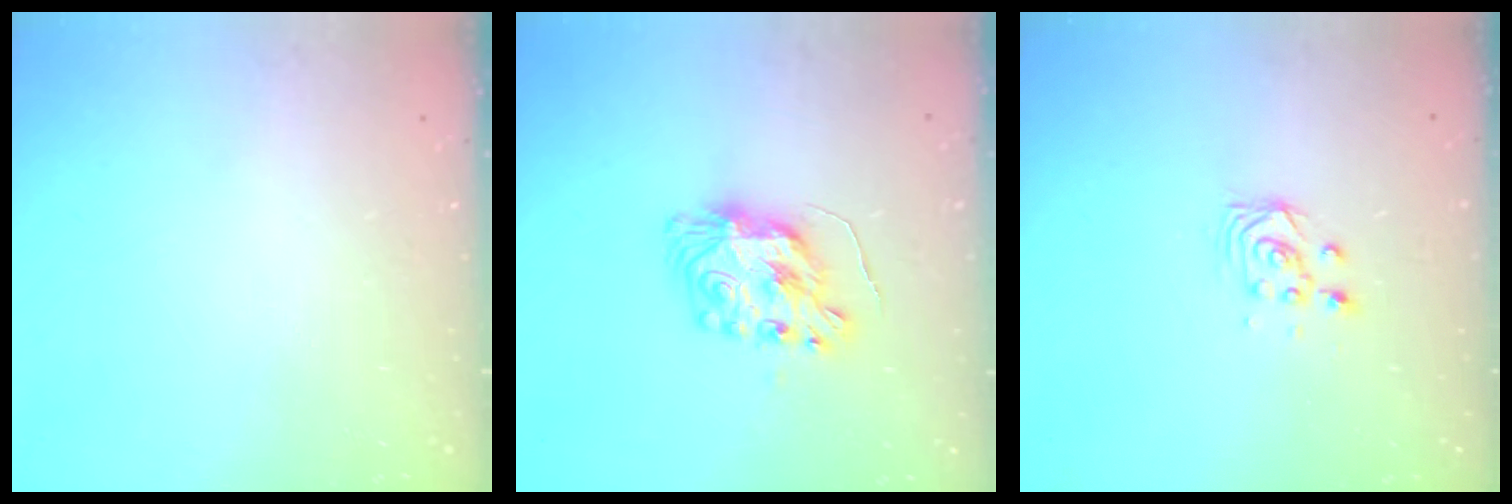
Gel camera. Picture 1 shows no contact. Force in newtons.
{"total": 9.4, "press": 9.4, "slide": 0.9}
{"total": 2.9, "press": 2.9, "slide": 0.4}